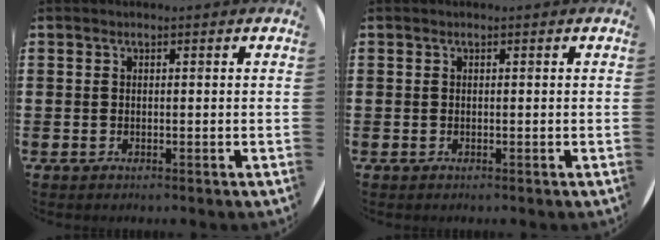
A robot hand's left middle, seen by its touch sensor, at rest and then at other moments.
{"total": 0.0}